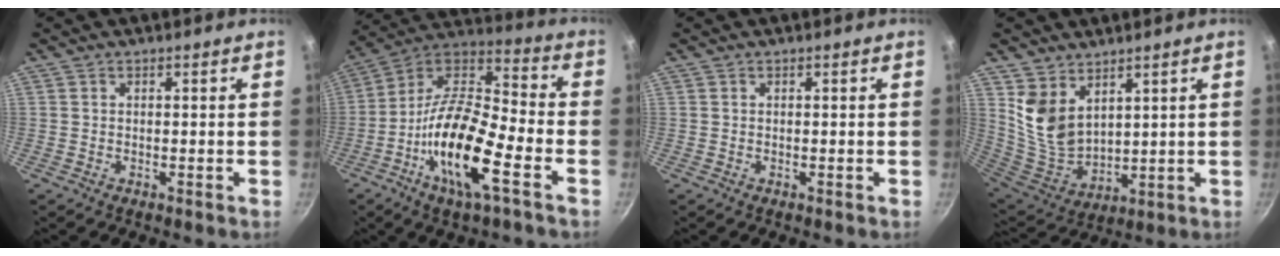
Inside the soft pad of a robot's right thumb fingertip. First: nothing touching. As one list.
[{"total": 19.1, "force": [-7.3, 5.9, 16.7], "torque": [-0.305, 0.041, -0.157]}, {"total": 0.0}, {"total": 10.3, "force": [5.6, 6.5, 5.7], "torque": [-0.092, -0.058, 0.127]}]